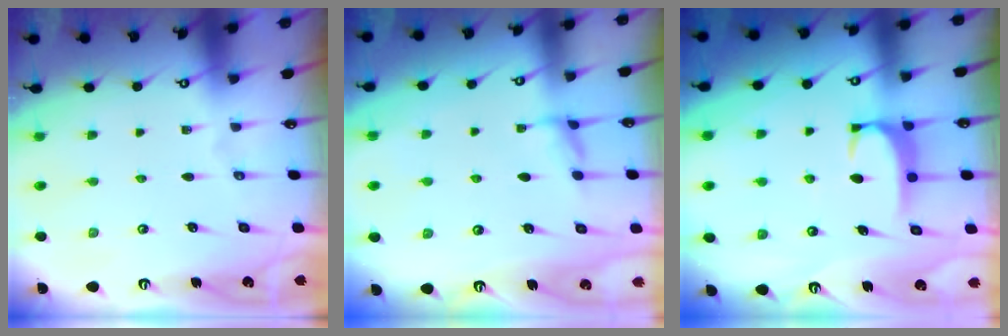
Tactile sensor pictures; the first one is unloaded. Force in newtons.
{"total": 1.6, "press": 1.5, "slide": 0.6}
{"total": 1.8, "press": 1.7, "slide": 0.5}